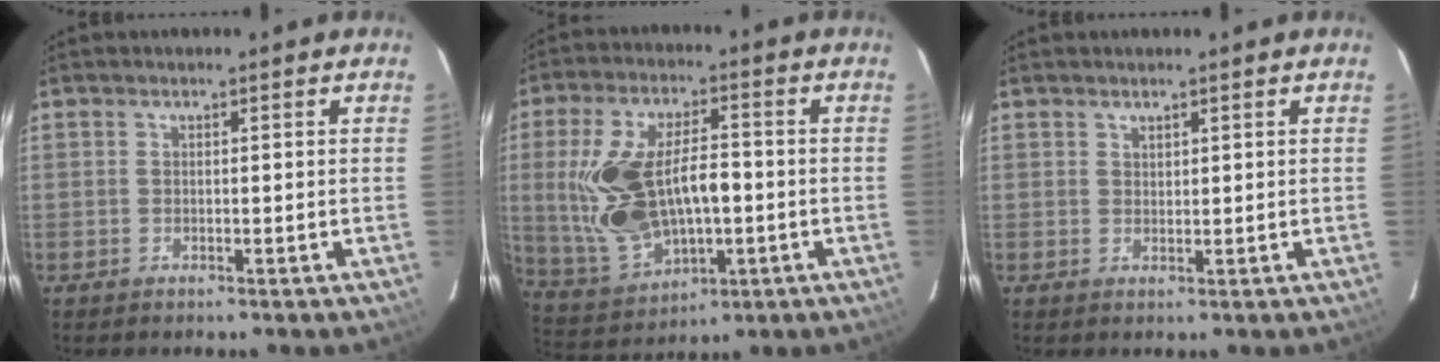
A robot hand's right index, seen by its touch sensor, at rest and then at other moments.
{"total": 19.0, "force": [-0.5, 10.2, 15.9], "torque": [-0.334, -0.001, 0.017]}
{"total": 2.1, "force": [1.3, 1.5, 0.5], "torque": [-0.002, 0.002, 0.025]}